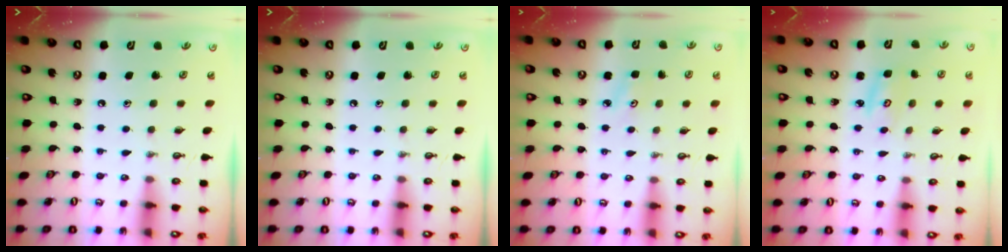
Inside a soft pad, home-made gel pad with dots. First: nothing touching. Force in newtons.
{"total": 0.0}
{"total": 2.6, "press": 2.6, "slide": 0.3}
{"total": 2.8, "press": 2.8, "slide": 0.2}